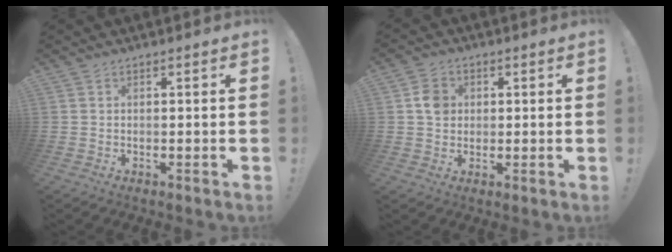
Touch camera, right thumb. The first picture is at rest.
{"total": 5.7, "force": [0.8, 5.1, 2.5], "torque": [-0.021, 0.002, 0.013]}